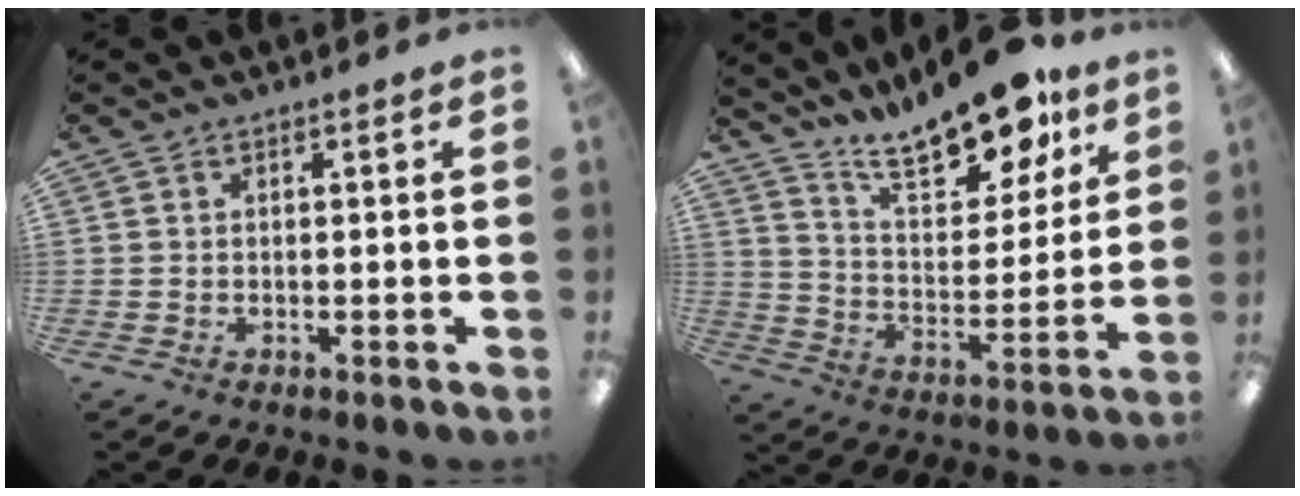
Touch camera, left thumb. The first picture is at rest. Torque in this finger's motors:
{"motor_torque": [0.15, 0.06, 1.45, -1.32, 0.13]}